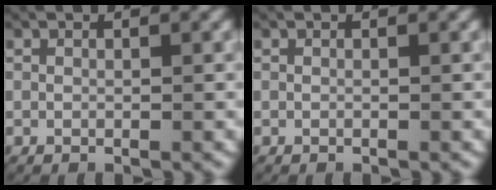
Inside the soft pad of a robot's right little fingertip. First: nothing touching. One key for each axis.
{"total": 0.0}